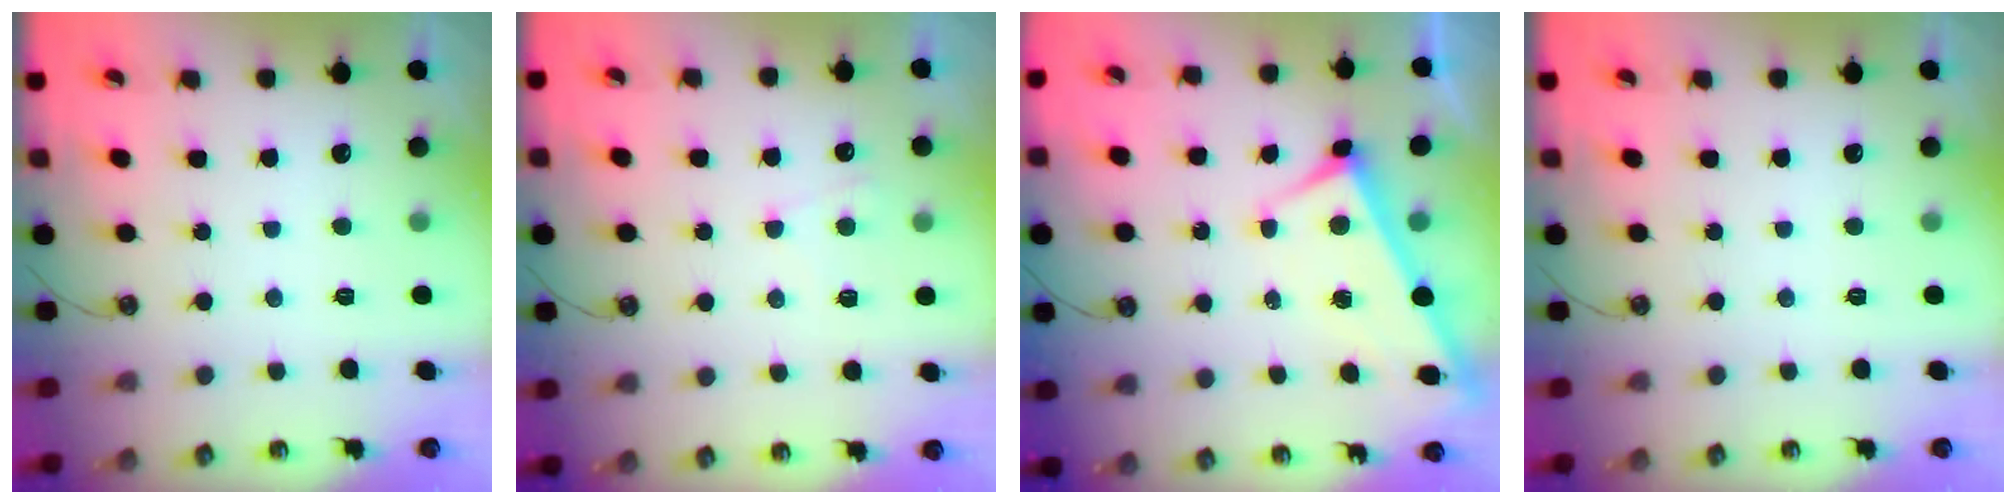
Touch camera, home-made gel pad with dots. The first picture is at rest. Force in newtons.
{"total": 4.8, "press": 4.8, "slide": 0.5}
{"total": 3.8, "press": 3.8, "slide": 0.2}
{"total": 0.0}